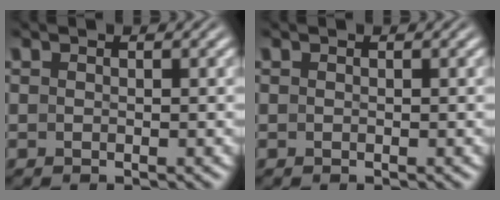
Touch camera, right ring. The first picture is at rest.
{"total": 0.0}